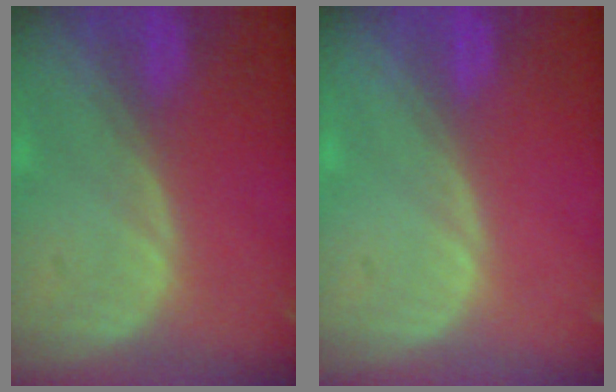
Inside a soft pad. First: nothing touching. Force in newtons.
{"total": 0.0}